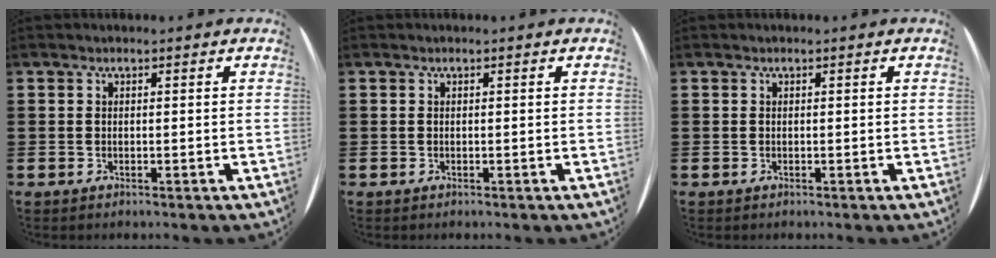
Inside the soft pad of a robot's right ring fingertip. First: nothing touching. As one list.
[{"total": 0.0}, {"total": 0.0}]